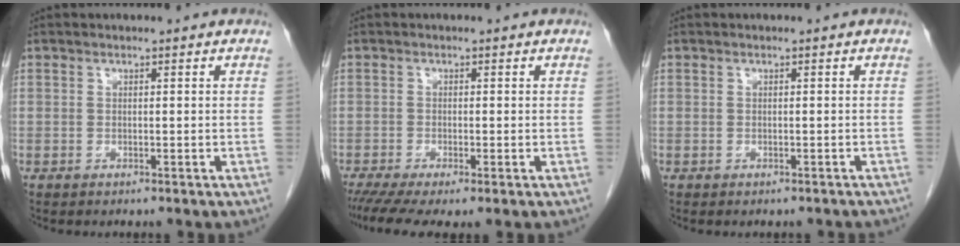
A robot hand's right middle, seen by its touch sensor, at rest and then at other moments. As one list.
[{"total": 6.3, "force": [-4.4, 1.0, 4.4], "torque": [-0.069, -0.018, -0.075]}, {"total": 2.2, "force": [-2.0, 0.7, 0.8], "torque": [-0.013, -0.003, -0.022]}]